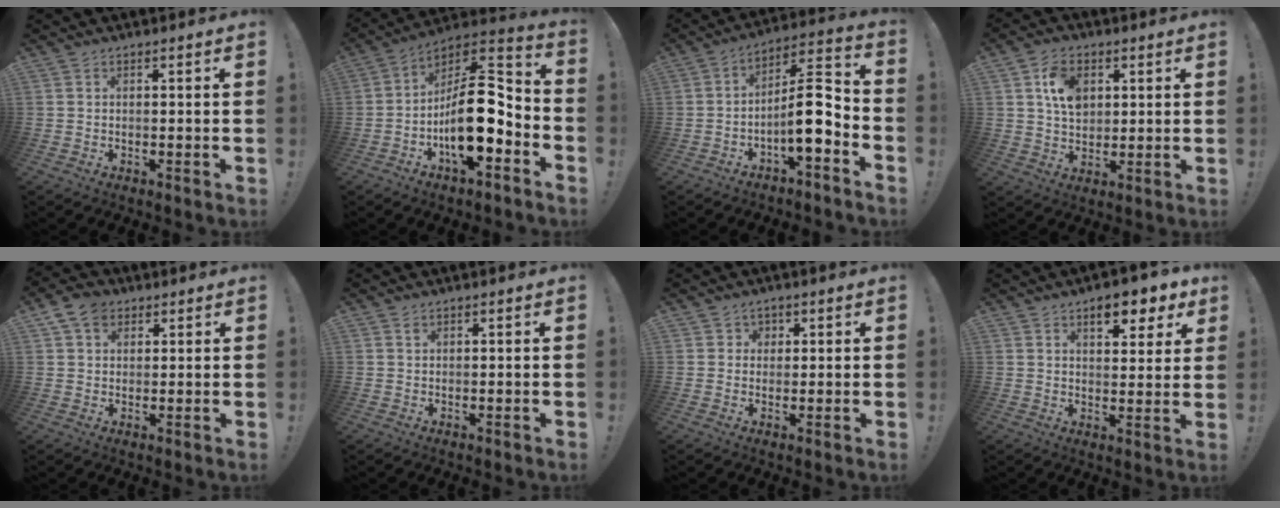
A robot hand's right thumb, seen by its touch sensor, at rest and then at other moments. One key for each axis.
{"total": 19.0, "fx": -4.4, "fy": 8.7, "fz": 16.3, "tx": -0.278, "ty": 0.021, "tz": -0.065}
{"total": 12.8, "fx": -3.6, "fy": 4.4, "fz": 11.4, "tx": -0.175, "ty": 0.020, "tz": -0.056}
{"total": 9.9, "fx": 3.5, "fy": 7.2, "fz": 5.8, "tx": -0.086, "ty": -0.002, "tz": 0.067}
{"total": 7.2, "fx": 3.5, "fy": 5.3, "fz": 3.4, "tx": -0.058, "ty": -0.003, "tz": 0.068}
{"total": 0.9, "fx": 0.5, "fy": 0.6, "fz": 0.4, "tx": -0.001, "ty": -0.002, "tz": 0.009}
{"total": 2.7, "fx": 0.8, "fy": 2.5, "fz": 0.4, "tx": 0.002, "ty": -0.006, "tz": 0.012}
{"total": 8.7, "fx": 5.4, "fy": 3.6, "fz": 5.7, "tx": -0.062, "ty": -0.035, "tz": 0.090}